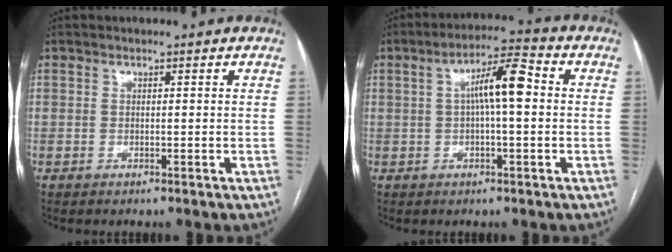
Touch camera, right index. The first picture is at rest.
{"total": 7.9, "force": [0.8, 1.2, 7.8], "torque": [-0.136, 0.027, 0.010]}